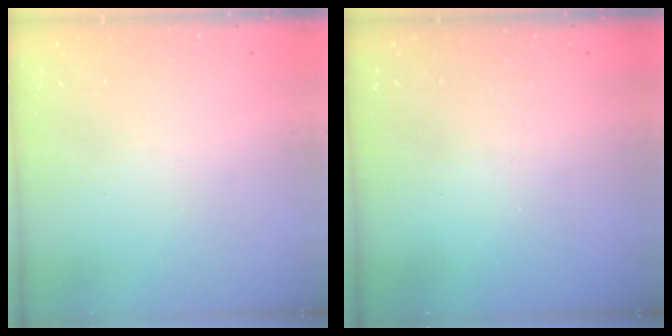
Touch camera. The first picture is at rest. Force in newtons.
{"total": 0.0}